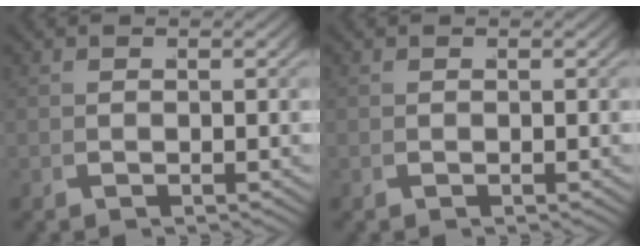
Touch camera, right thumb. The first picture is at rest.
{"total": 0.0}